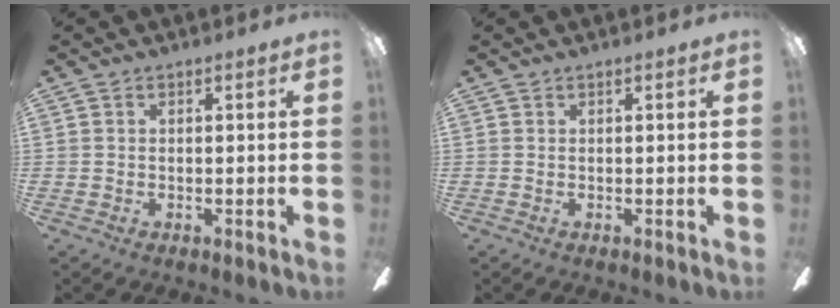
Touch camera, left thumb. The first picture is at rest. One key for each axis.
{"total": 0.0}